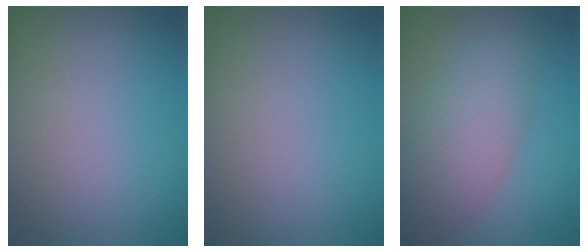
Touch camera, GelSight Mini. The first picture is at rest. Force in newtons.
{"total": 0.0}
{"total": 6.0, "press": 6.0, "slide": 0.2}